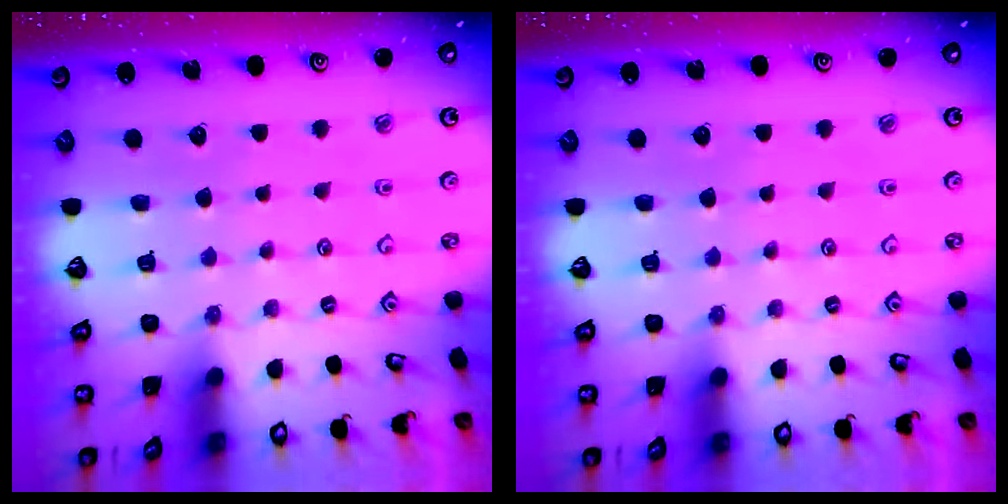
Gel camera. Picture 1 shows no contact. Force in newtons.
{"total": 0.0}